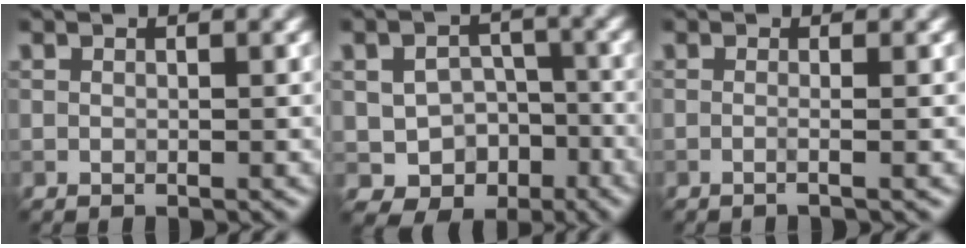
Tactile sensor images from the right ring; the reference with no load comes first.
{"total": 5.3, "force": [-2.0, 4.0, 2.7], "torque": [-0.041, -0.008, -0.023]}
{"total": 1.8, "force": [0.1, 0.8, 1.5], "torque": [0.000, -0.008, -0.024]}